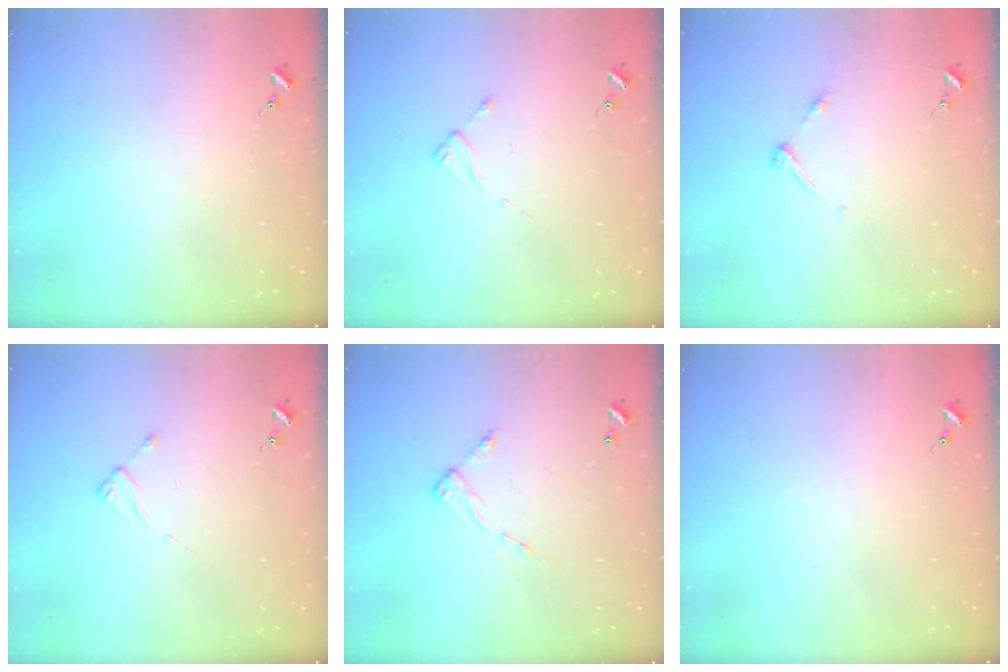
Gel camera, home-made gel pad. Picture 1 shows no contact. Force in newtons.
{"total": 2.4, "press": 2.4, "slide": 0.3}
{"total": 4.5, "press": 4.4, "slide": 0.6}
{"total": 2.4, "press": 2.4, "slide": 0.3}
{"total": 6.6, "press": 6.6, "slide": 0.5}
{"total": 0.0}